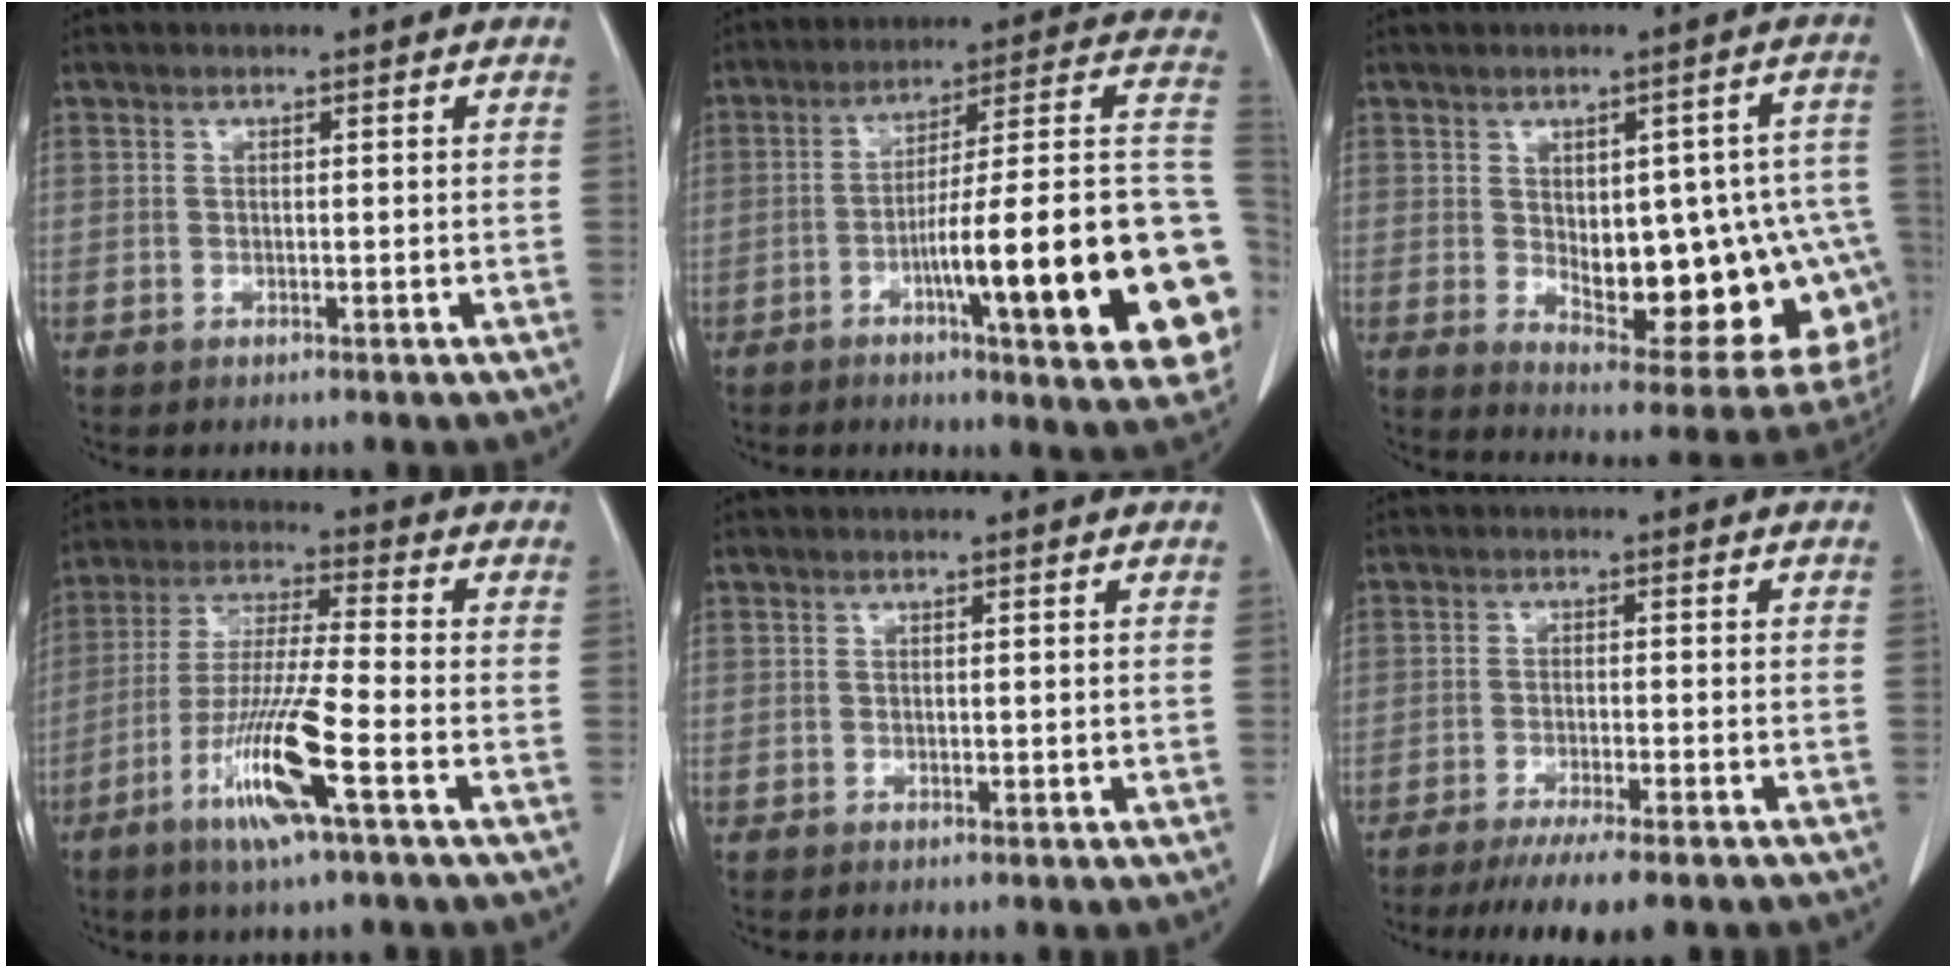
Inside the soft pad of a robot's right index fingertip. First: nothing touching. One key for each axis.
{"total": 25.7, "fx": -6.5, "fy": 2.4, "fz": 24.7, "tx": -0.242, "ty": 0.016, "tz": -0.089}
{"total": 20.6, "fx": -2.7, "fy": 8.8, "fz": 18.5, "tx": -0.171, "ty": 0.023, "tz": -0.002}
{"total": 12.6, "fx": -5.7, "fy": -0.1, "fz": 11.2, "tx": -0.225, "ty": -0.020, "tz": -0.111}
{"total": 0.0}
{"total": 10.0, "fx": -8.1, "fy": 0.7, "fz": 5.8, "tx": -0.074, "ty": -0.019, "tz": -0.121}